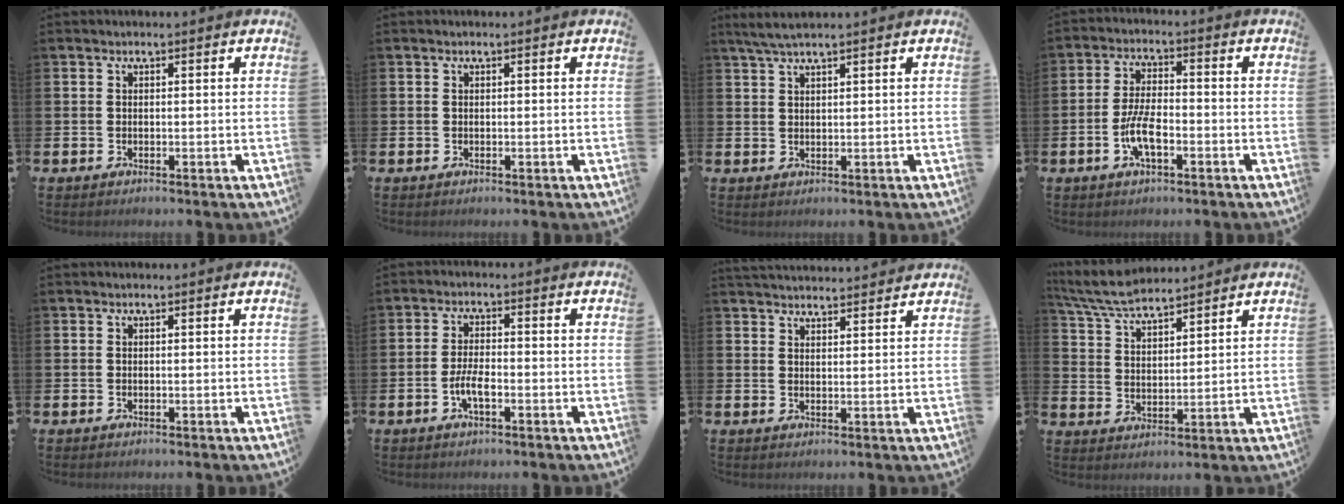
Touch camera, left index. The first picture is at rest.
{"total": 0.0}
{"total": 2.7, "force": [2.2, 0.1, 1.5], "torque": [-0.038, 0.002, 0.042]}
{"total": 5.5, "force": [-1.8, 2.0, 4.7], "torque": [-0.104, 0.002, -0.037]}
{"total": 0.0}
{"total": 3.5, "force": [-1.3, 1.2, 3.1], "torque": [-0.064, 0.005, -0.024]}
{"total": 3.3, "force": [3.3, 0.3, 0.1], "torque": [-0.007, -0.017, 0.061]}
{"total": 6.8, "force": [6.4, 1.0, 1.9], "torque": [-0.057, -0.025, 0.117]}